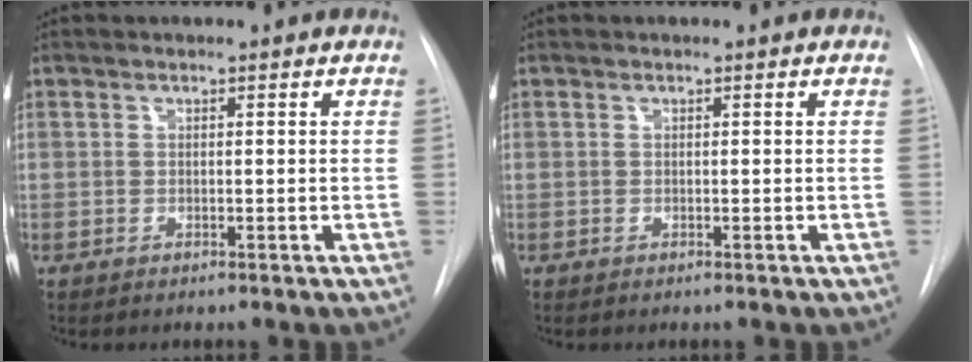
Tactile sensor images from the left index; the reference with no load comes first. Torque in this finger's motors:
{"motor_torque": [-0.36, 0.39, 0.00, 0.00]}